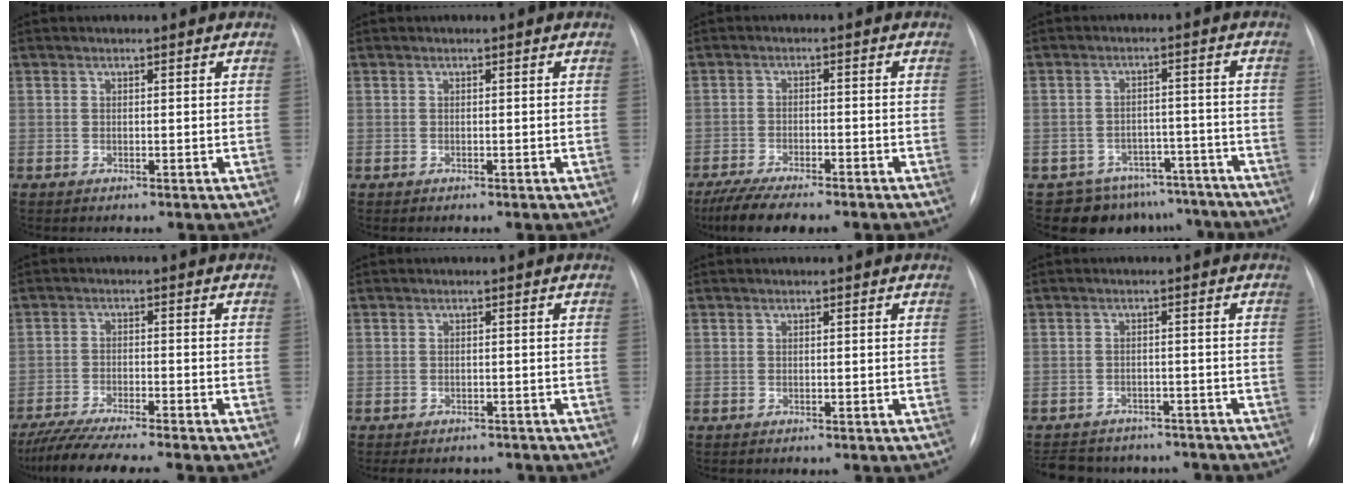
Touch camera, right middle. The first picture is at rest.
{"total": 0.0}
{"total": 9.1, "force": [-7.3, 1.6, 5.2], "torque": [-0.085, -0.018, -0.115]}
{"total": 10.1, "force": [-8.4, 5.6, 0.1], "torque": [0.021, 0.031, -0.100]}
{"total": 10.1, "force": [-8.7, -0.6, 5.0], "torque": [-0.078, -0.027, -0.143]}
{"total": 5.8, "force": [-4.9, 2.5, 1.7], "torque": [-0.013, 0.006, -0.059]}
{"total": 0.0}
{"total": 13.6, "force": [-11.8, 5.7, 3.5], "torque": [-0.075, 0.014, -0.143]}